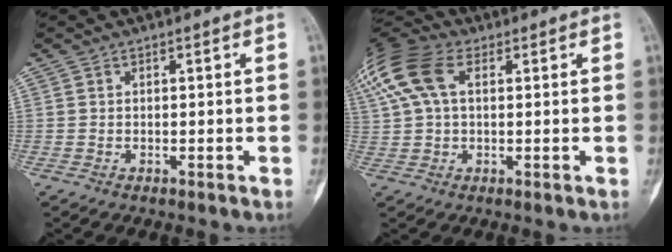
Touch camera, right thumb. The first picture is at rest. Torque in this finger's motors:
{"motor_torque": [-0.17, 2.19, 0.88, -0.11, 0.15]}